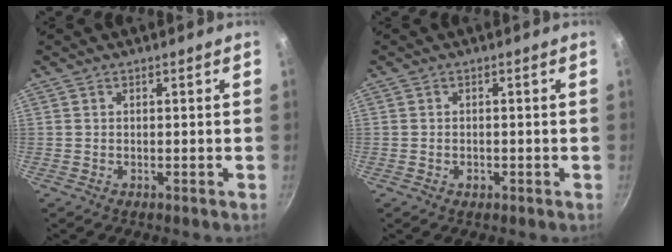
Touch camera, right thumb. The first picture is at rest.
{"total": 1.4, "force": [-0.6, 1.0, 0.8], "torque": [-0.012, 0.002, -0.009]}